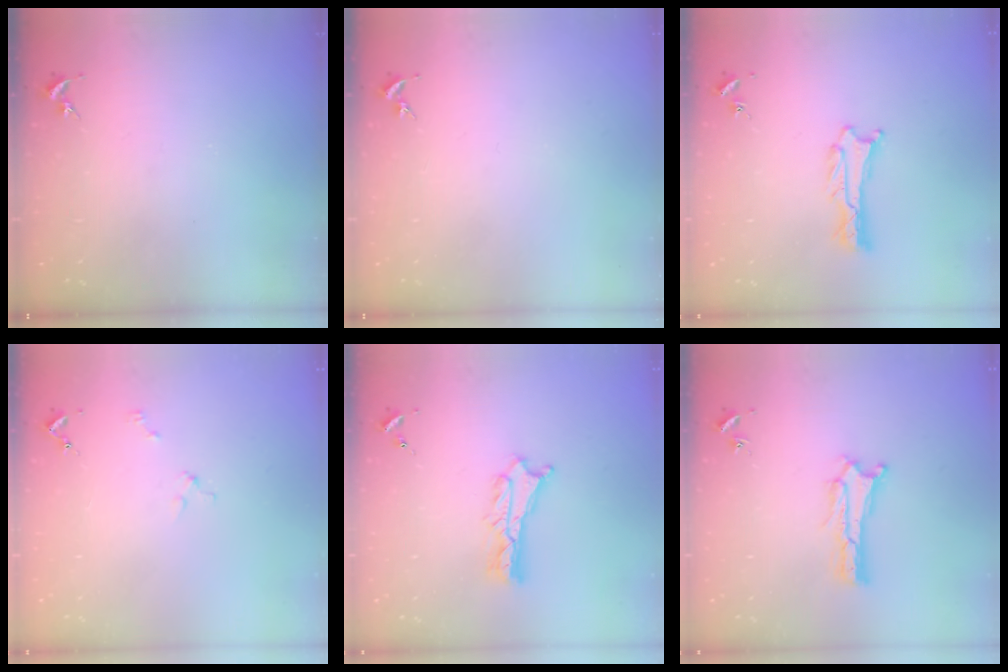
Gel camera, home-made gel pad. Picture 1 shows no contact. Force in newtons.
{"total": 0.0}
{"total": 0.9, "press": 0.8, "slide": 0.1}
{"total": 2.0, "press": 2.0, "slide": 0.2}
{"total": 2.7, "press": 2.6, "slide": 0.3}
{"total": 0.6, "press": 0.5, "slide": 0.2}